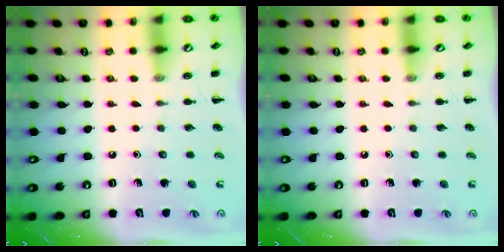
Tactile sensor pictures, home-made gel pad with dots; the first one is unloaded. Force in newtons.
{"total": 0.0}